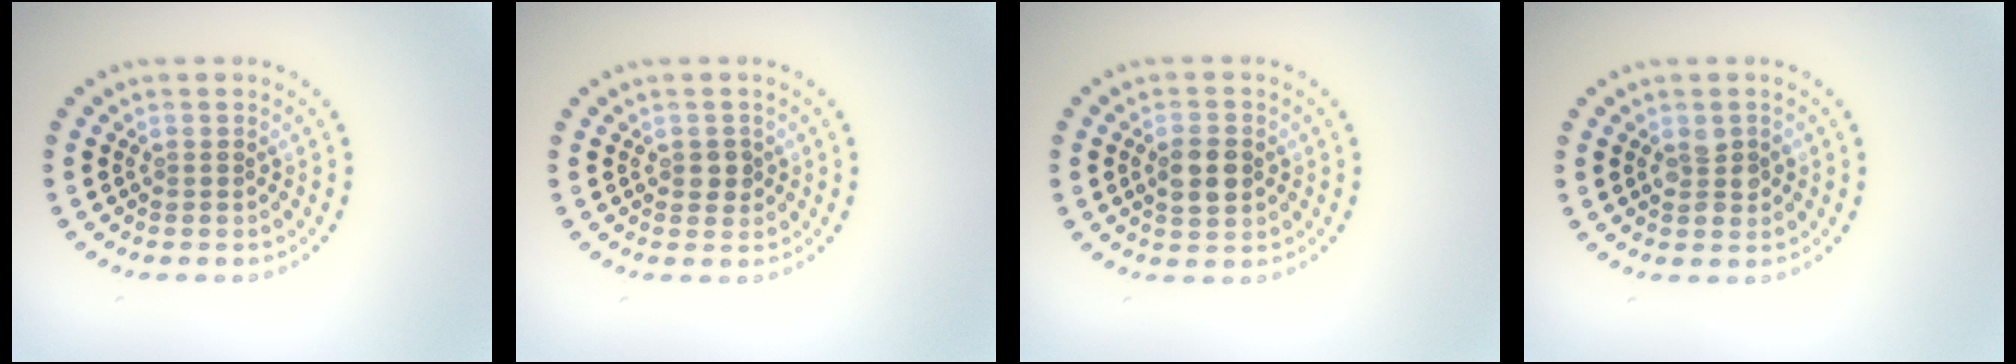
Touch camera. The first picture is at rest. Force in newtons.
{"total": 1.4, "press": 1.4, "slide": 0.2}
{"total": 2.8, "press": 2.8, "slide": 0.1}
{"total": 2.0, "press": 2.0, "slide": 0.2}